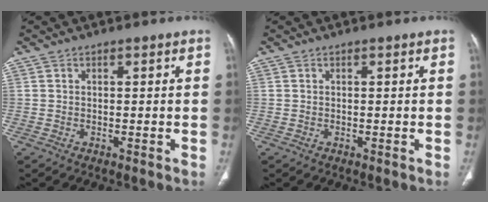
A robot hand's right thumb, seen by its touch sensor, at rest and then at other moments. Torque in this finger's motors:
{"motor_torque": [0.00, 0.00, 0.00, 0.00, 0.00]}